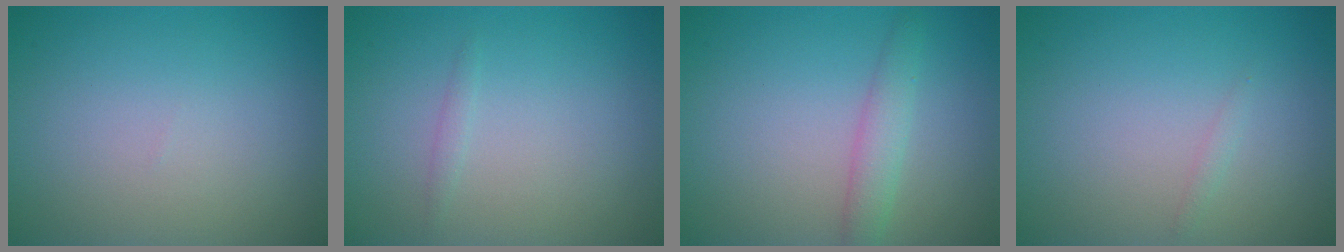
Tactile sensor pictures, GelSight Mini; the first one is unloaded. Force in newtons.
{"total": 0.5, "press": 0.5, "slide": 0.0}
{"total": 2.2, "press": 2.2, "slide": 0.1}
{"total": 0.6, "press": 0.6, "slide": 0.0}